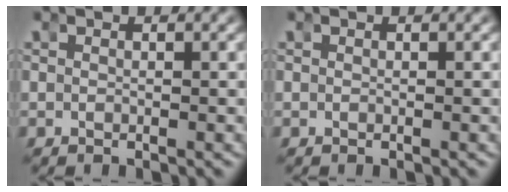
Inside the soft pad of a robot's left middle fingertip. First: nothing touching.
{"total": 0.0}